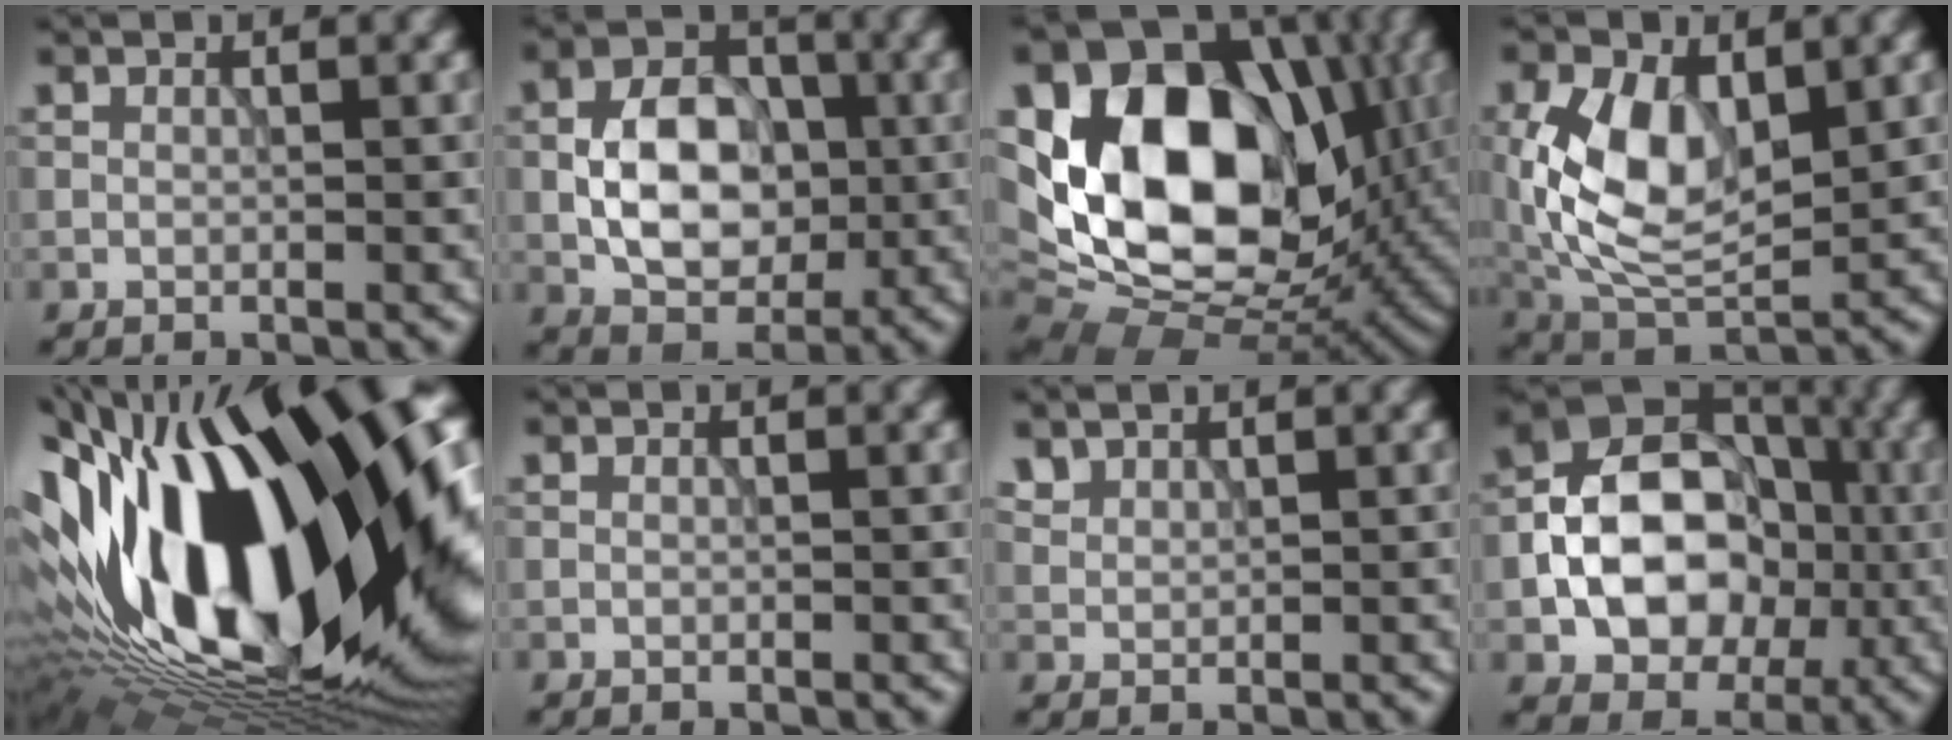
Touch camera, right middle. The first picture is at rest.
{"total": 7.0, "force": [-0.9, 4.9, 5.0], "torque": [-0.079, 0.004, -0.014]}
{"total": 17.3, "force": [0.8, 12.3, 12.1], "torque": [-0.208, 0.001, 0.006]}
{"total": 8.5, "force": [1.0, 4.9, 6.9], "torque": [-0.149, -0.004, 0.020]}
{"total": 21.0, "force": [0.4, 11.2, 17.8], "torque": [-0.321, -0.007, -0.007]}
{"total": 0.0}
{"total": 1.5, "force": [1.3, 0.7, 0.4], "torque": [-0.016, 0.002, 0.038]}
{"total": 10.7, "force": [-1.8, 8.2, 6.6], "torque": [-0.095, 0.006, -0.043]}